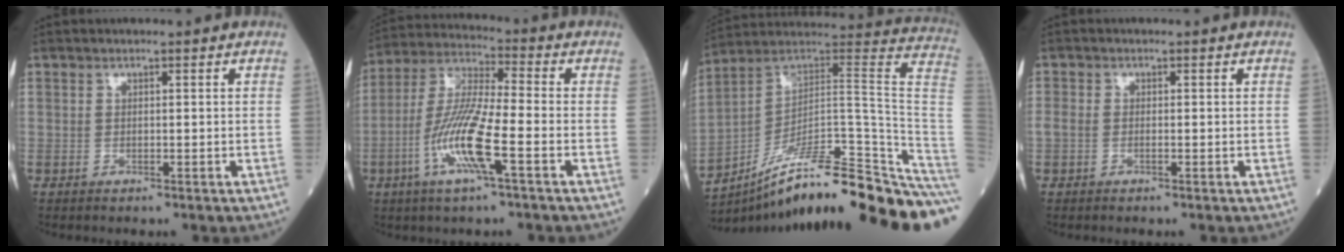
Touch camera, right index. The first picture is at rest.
{"total": 12.2, "force": [-4.1, 1.0, 11.4], "torque": [-0.238, -0.005, -0.085]}
{"total": 26.7, "force": [-19.8, 0.7, 18.0], "torque": [-0.140, 0.050, -0.300]}
{"total": 1.4, "force": [-0.4, 0.8, 1.1], "torque": [-0.028, 0.004, -0.007]}